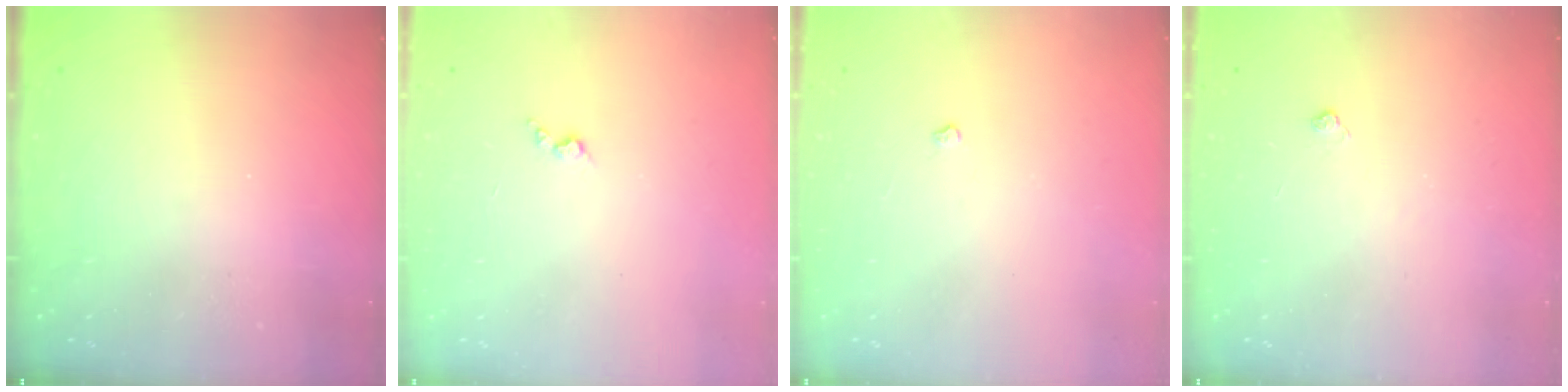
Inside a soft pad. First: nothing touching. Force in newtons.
{"total": 2.4, "press": 2.4, "slide": 0.5}
{"total": 3.2, "press": 3.2, "slide": 0.4}
{"total": 2.7, "press": 2.7, "slide": 0.6}